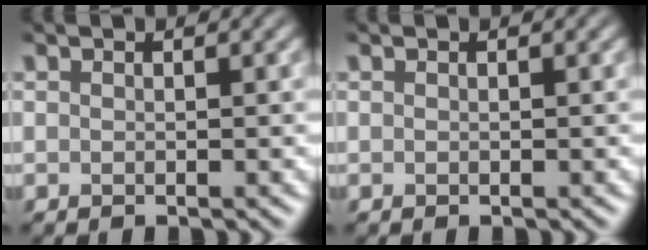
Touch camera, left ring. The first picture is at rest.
{"total": 0.0}